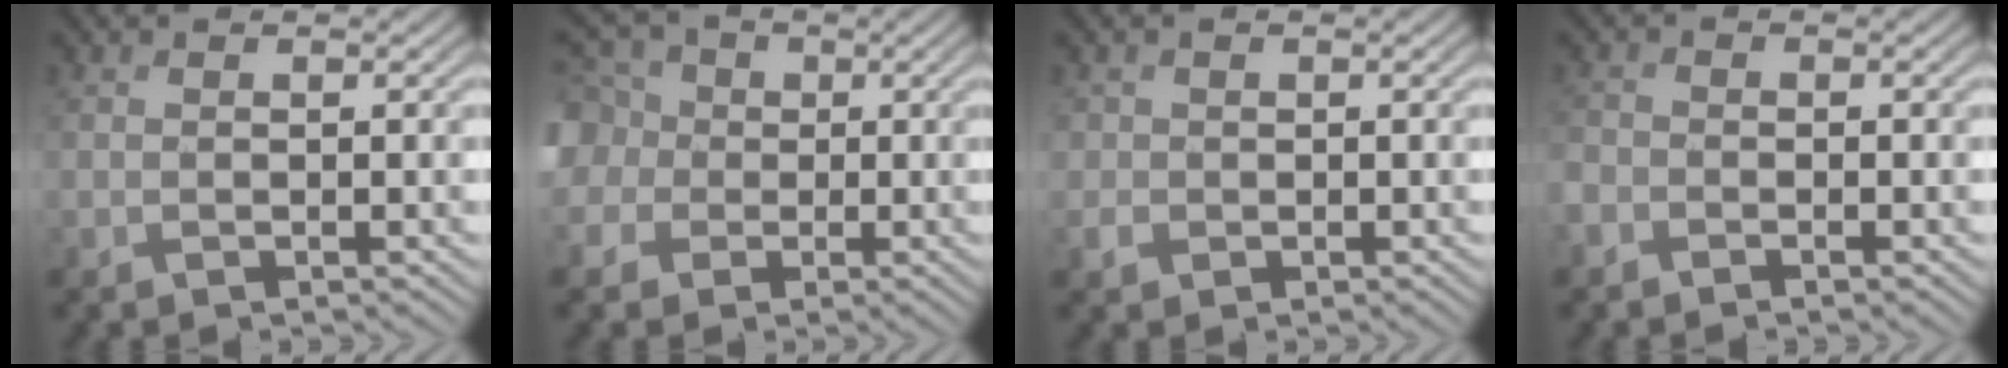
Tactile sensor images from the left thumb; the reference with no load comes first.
{"total": 9.1, "force": [1.0, 8.1, 4.1], "torque": [-0.151, 0.015, -0.004]}
{"total": 1.9, "force": [-0.1, 1.9, 0.2], "torque": [-0.006, -0.001, -0.005]}
{"total": 1.7, "force": [-1.3, 1.0, 0.5], "torque": [-0.013, -0.002, -0.036]}